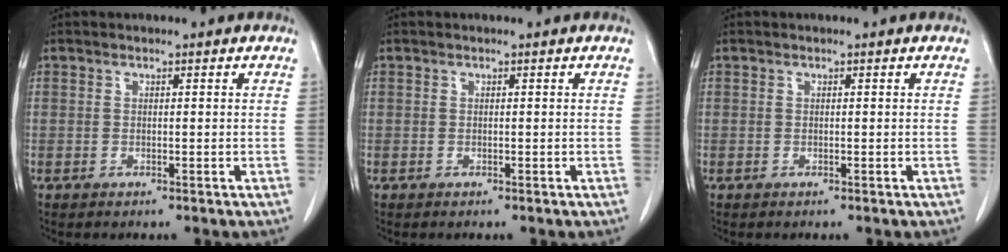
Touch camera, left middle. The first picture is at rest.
{"total": 0.0}
{"total": 0.0}